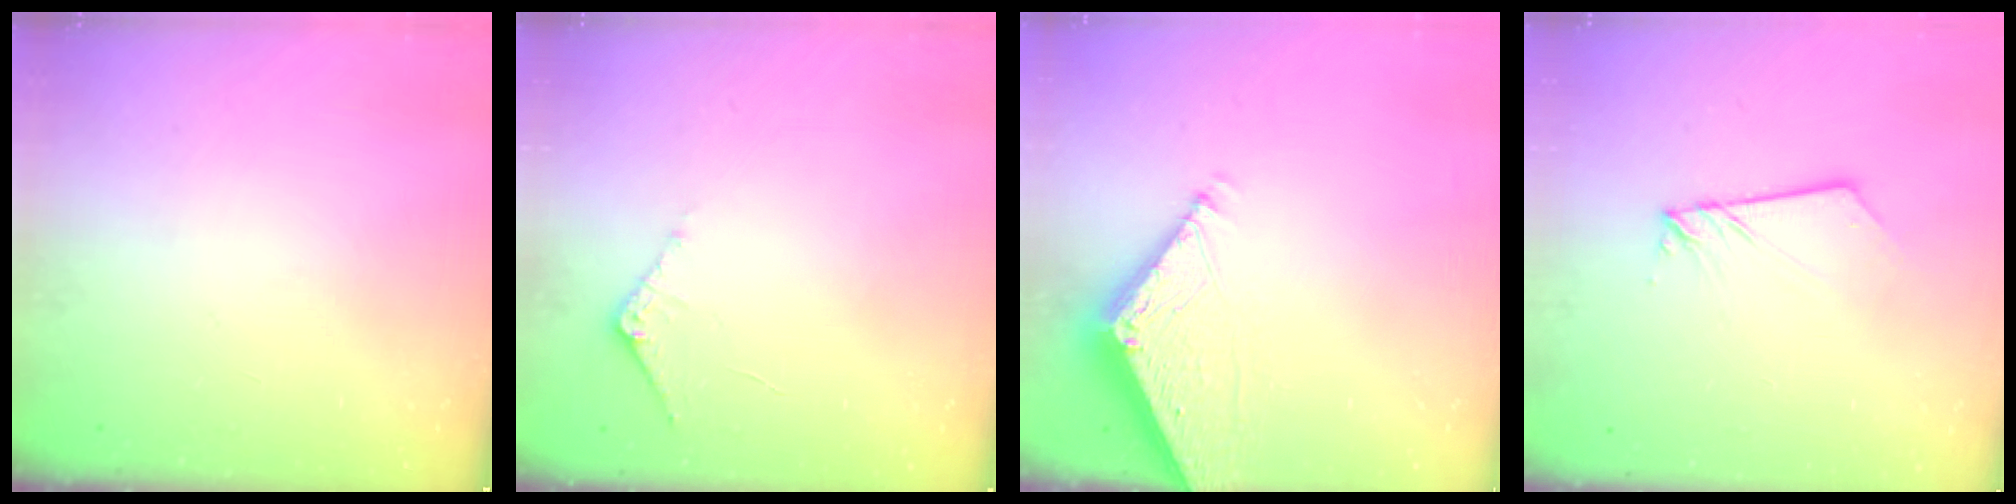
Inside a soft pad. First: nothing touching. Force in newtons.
{"total": 5.7, "press": 5.7, "slide": 0.6}
{"total": 6.6, "press": 6.6, "slide": 0.1}
{"total": 3.0, "press": 3.0, "slide": 0.4}